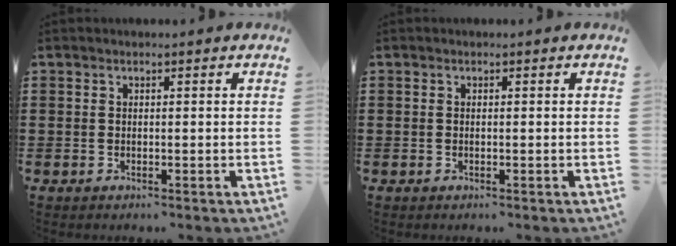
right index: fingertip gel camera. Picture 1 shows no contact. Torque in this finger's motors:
{"motor_torque": [-0.90, 1.24, -0.01, 0.00]}